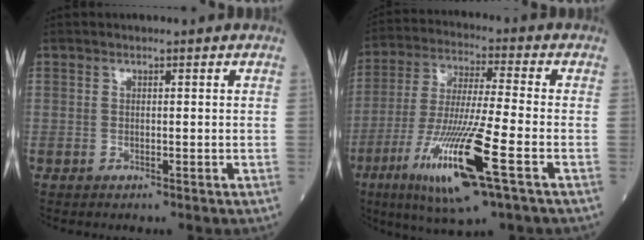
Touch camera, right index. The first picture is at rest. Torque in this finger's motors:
{"motor_torque": [1.88, -0.26, 1.05, 0.21]}